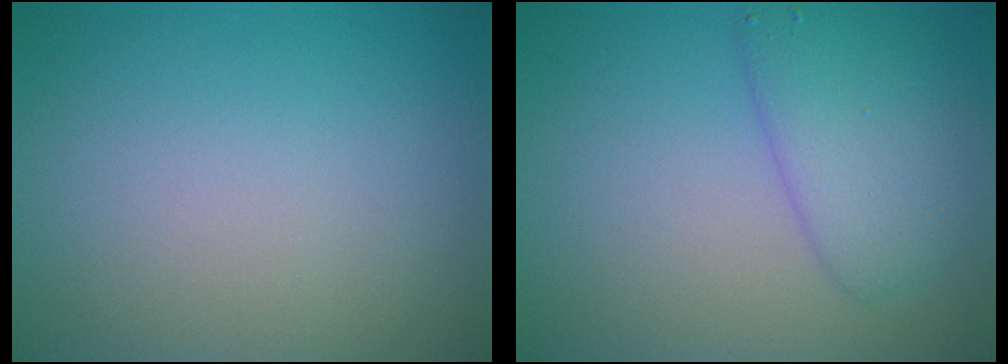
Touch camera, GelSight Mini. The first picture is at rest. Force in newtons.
{"total": 3.9, "press": 3.9, "slide": 0.1}